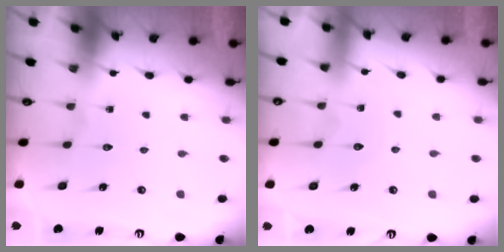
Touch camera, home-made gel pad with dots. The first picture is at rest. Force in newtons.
{"total": 3.2, "press": 3.2, "slide": 0.3}